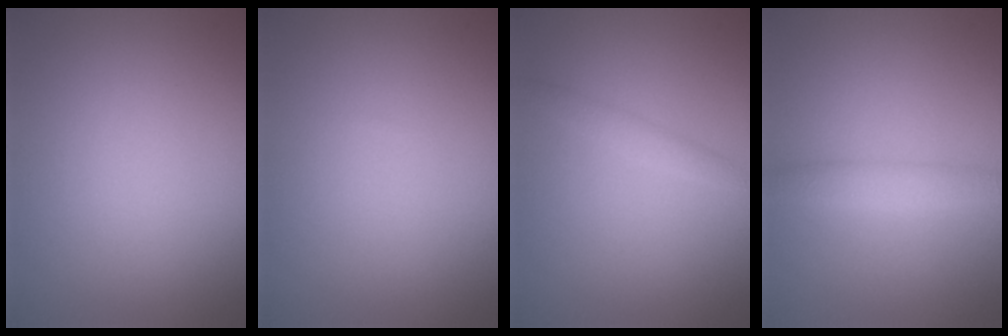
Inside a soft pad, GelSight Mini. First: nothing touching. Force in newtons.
{"total": 0.0}
{"total": 1.2, "press": 1.2, "slide": 0.1}
{"total": 2.1, "press": 2.1, "slide": 0.0}